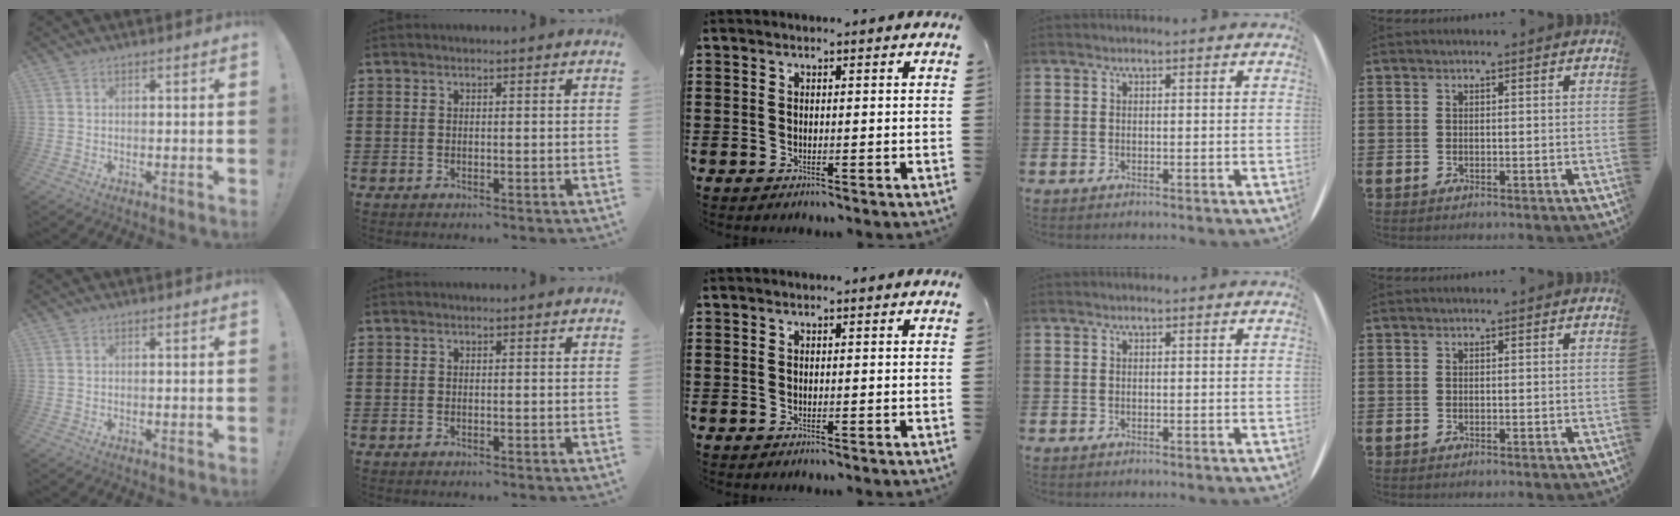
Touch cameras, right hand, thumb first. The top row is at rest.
{}